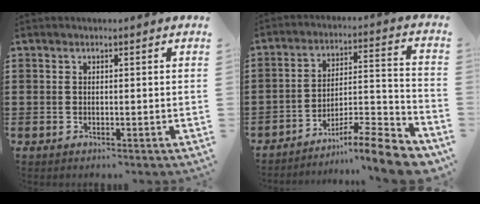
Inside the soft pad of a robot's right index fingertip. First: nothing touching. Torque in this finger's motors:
{"motor_torque": [1.46, -0.68, 0.47, 0.05]}